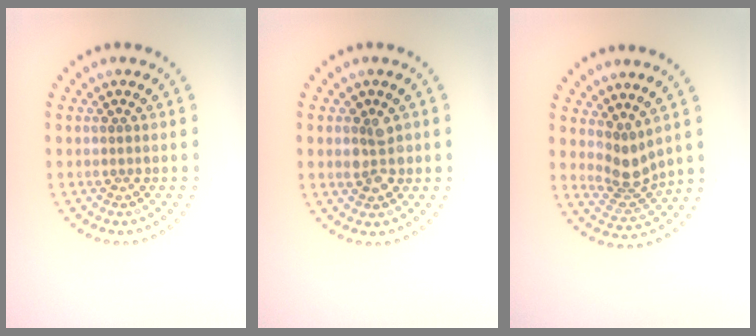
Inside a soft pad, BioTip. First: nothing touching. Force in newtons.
{"total": 2.6, "press": 2.5, "slide": 0.4}
{"total": 2.8, "press": 2.0, "slide": 2.0}